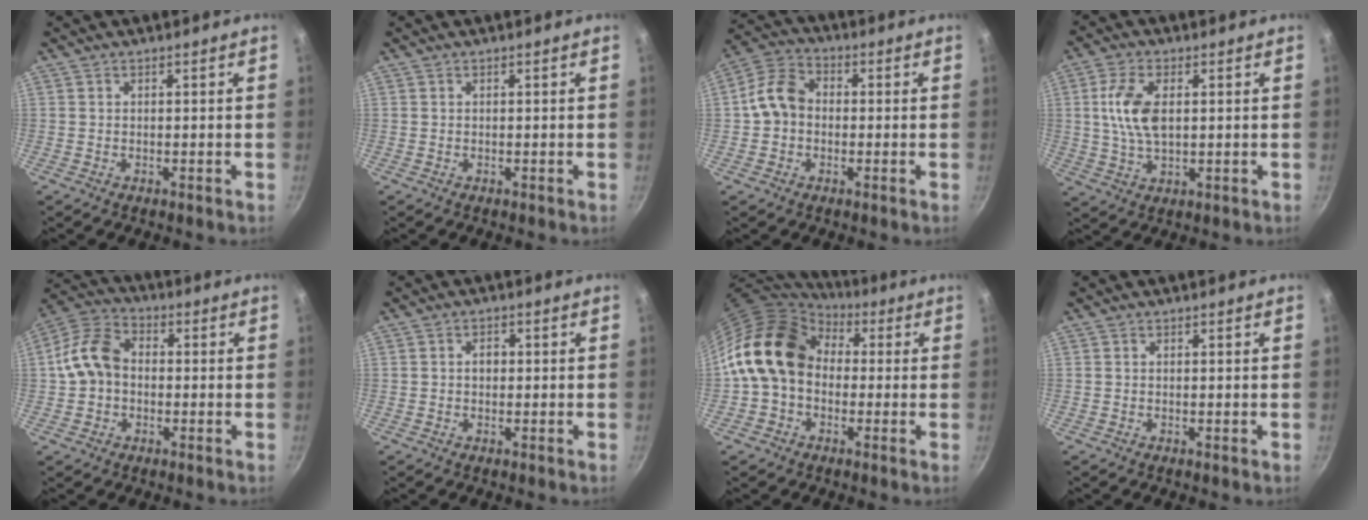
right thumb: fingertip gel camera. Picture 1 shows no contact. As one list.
[{"total": 0.0}, {"total": 8.3, "force": [-0.4, 6.7, 4.9], "torque": [-0.067, 0.025, -0.027]}, {"total": 10.0, "force": [1.6, 5.3, 8.3], "torque": [-0.158, 0.001, 0.031]}, {"total": 10.0, "force": [-0.3, 7.7, 6.3], "torque": [-0.099, 0.029, -0.024]}, {"total": 2.1, "force": [0.0, 1.6, 1.3], "torque": [-0.012, 0.005, -0.003]}, {"total": 15.7, "force": [1.4, 12.2, 9.8], "torque": [-0.151, 0.036, 0.007]}, {"total": 0.0}]